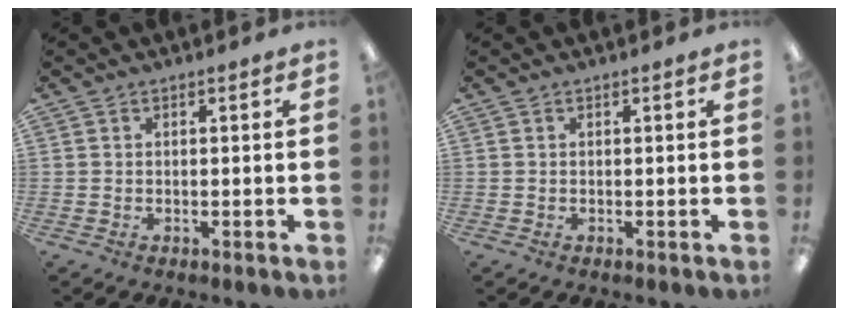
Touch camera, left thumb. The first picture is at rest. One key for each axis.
{"total": 0.0}